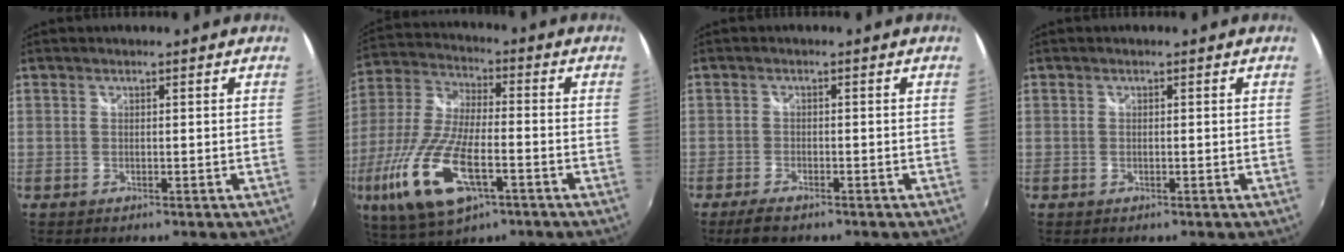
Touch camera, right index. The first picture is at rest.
{"total": 19.8, "force": [-8.2, 7.6, 16.3], "torque": [-0.356, -0.039, -0.154]}
{"total": 4.3, "force": [-3.2, 1.4, 2.5], "torque": [-0.064, -0.010, -0.056]}
{"total": 0.0}